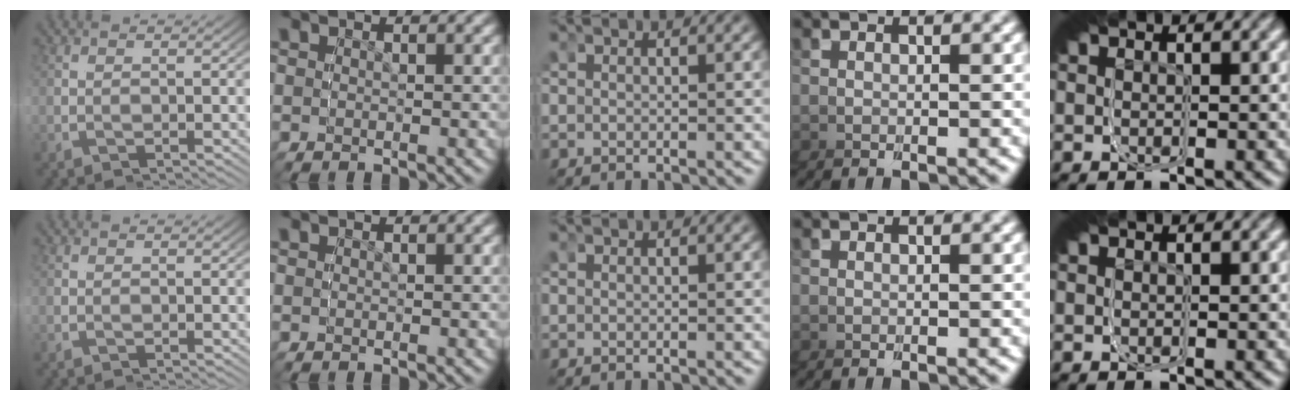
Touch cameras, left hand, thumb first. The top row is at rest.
{}